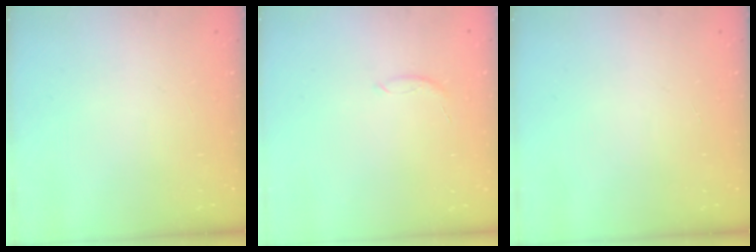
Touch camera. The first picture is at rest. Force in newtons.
{"total": 4.8, "press": 4.7, "slide": 0.7}
{"total": 0.0}